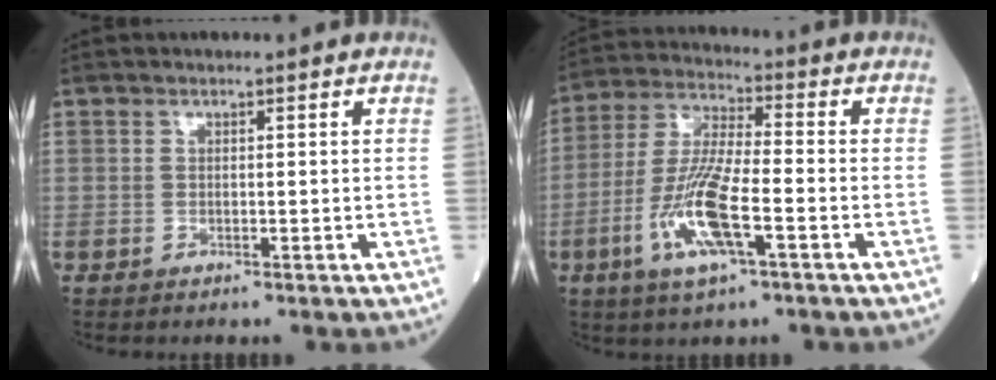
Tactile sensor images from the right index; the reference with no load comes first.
{"total": 11.9, "force": [-4.3, 1.9, 10.9], "torque": [-0.229, -0.010, -0.083]}